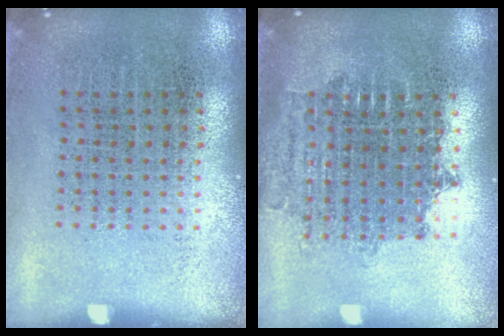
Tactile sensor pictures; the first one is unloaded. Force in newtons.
{"total": 1.7, "press": 1.4, "slide": 1.0}